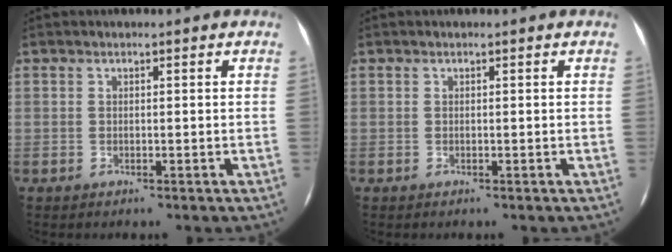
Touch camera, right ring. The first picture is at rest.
{"total": 0.0}